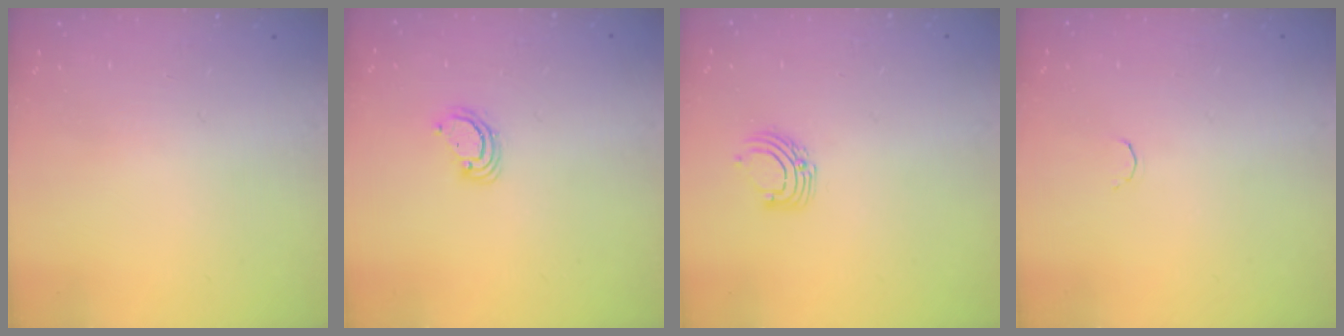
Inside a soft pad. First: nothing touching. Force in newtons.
{"total": 3.8, "press": 3.8, "slide": 0.2}
{"total": 5.9, "press": 5.9, "slide": 0.6}
{"total": 1.8, "press": 1.7, "slide": 0.4}